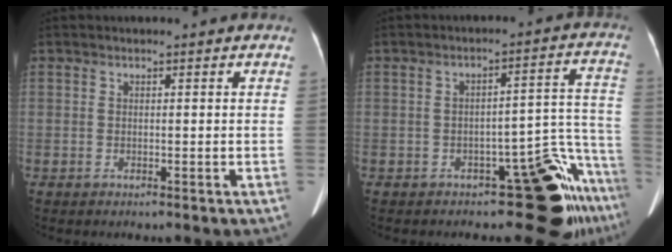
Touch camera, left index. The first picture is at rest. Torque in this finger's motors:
{"motor_torque": [0.16, 0.31, 0.12, 0.01]}